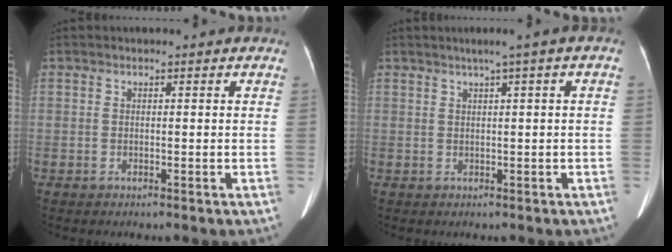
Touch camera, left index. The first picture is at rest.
{"total": 2.7, "force": [0.9, -0.4, 2.5], "torque": [-0.041, 0.010, 0.016]}